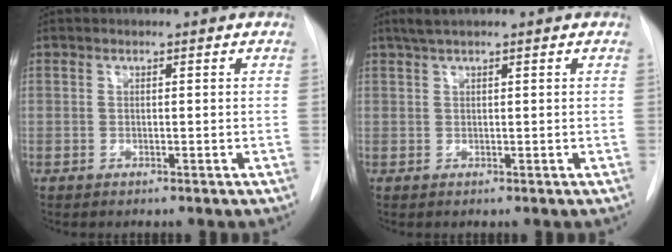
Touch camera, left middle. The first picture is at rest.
{"total": 2.2, "force": [1.6, 0.0, 1.5], "torque": [-0.035, 0.015, 0.032]}